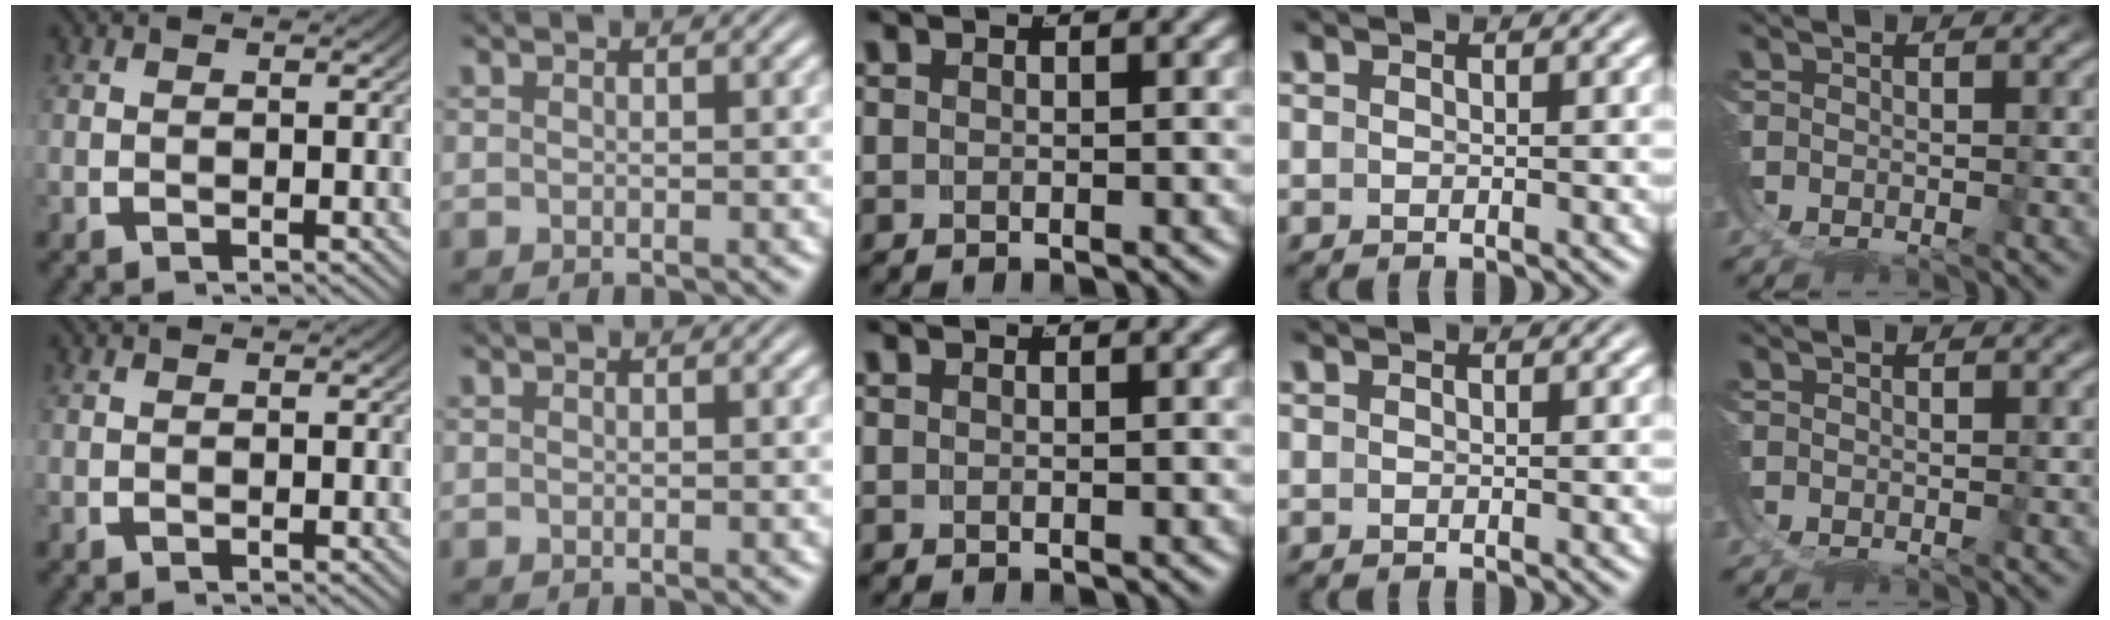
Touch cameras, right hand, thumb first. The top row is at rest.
{}